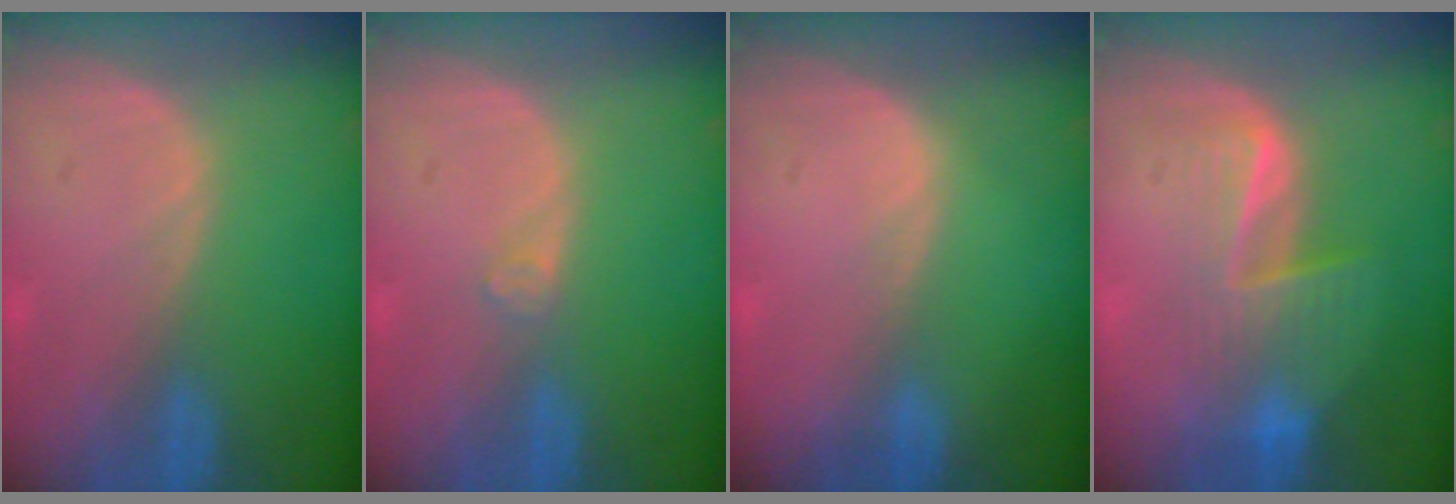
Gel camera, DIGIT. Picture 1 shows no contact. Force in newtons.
{"total": 1.1, "press": 1.0, "slide": 0.2}
{"total": 0.5, "press": 0.3, "slide": 0.4}
{"total": 6.8, "press": 6.4, "slide": 2.3}